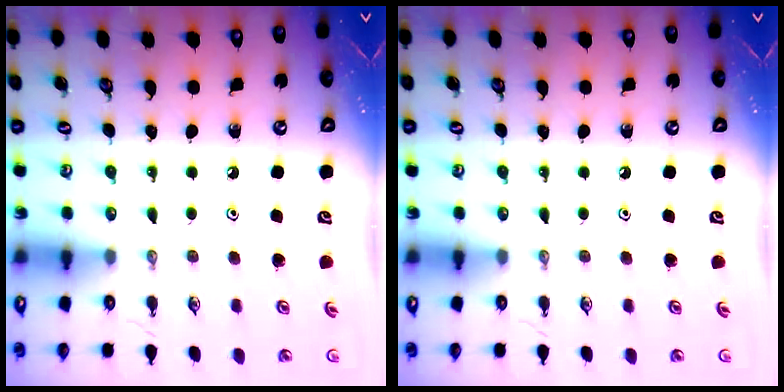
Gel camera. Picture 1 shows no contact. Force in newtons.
{"total": 0.0}